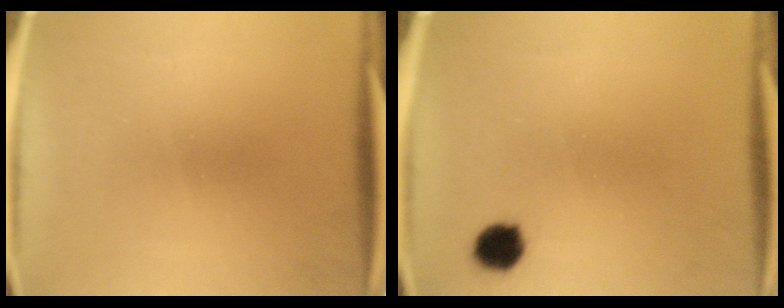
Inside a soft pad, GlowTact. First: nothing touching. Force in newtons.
{"total": 4.1}